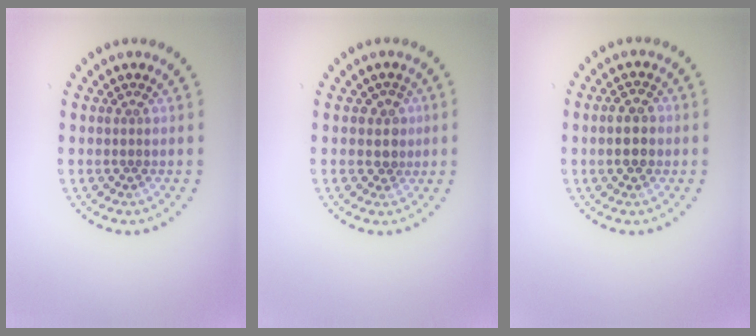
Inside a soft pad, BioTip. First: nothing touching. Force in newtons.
{"total": 1.8, "press": 1.6, "slide": 1.0}
{"total": 2.7, "press": 2.6, "slide": 0.3}